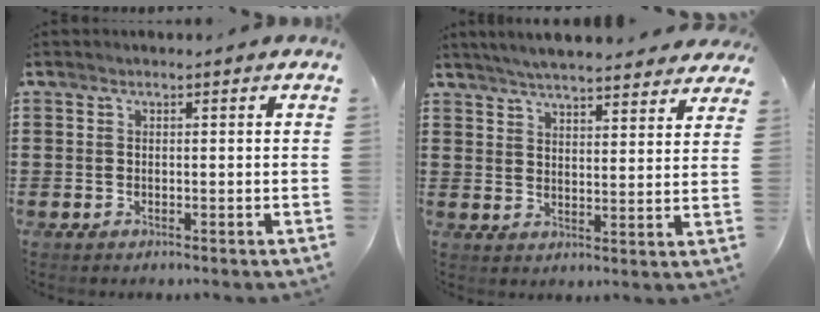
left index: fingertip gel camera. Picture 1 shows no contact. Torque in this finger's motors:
{"motor_torque": [2.14, 0.00, 1.05, 0.21]}